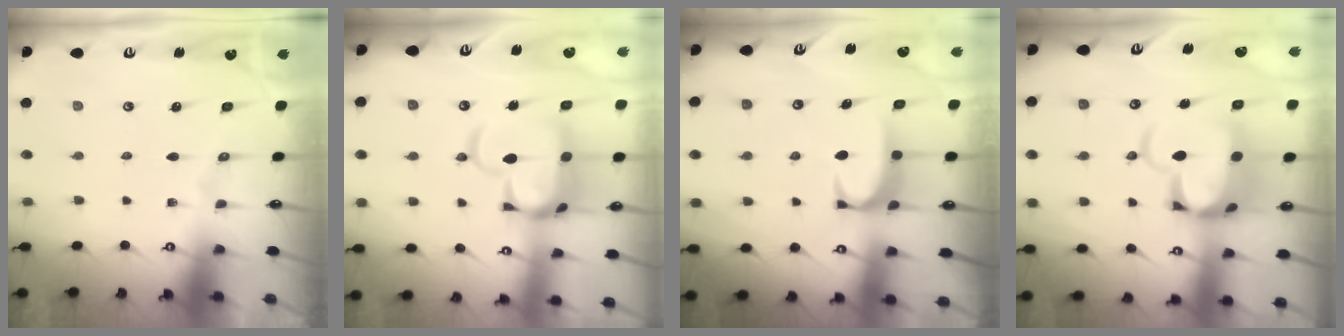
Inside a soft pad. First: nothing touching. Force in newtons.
{"total": 13.3, "press": 13.2, "slide": 1.7}
{"total": 2.0, "press": 1.9, "slide": 0.5}
{"total": 9.0, "press": 8.7, "slide": 2.3}